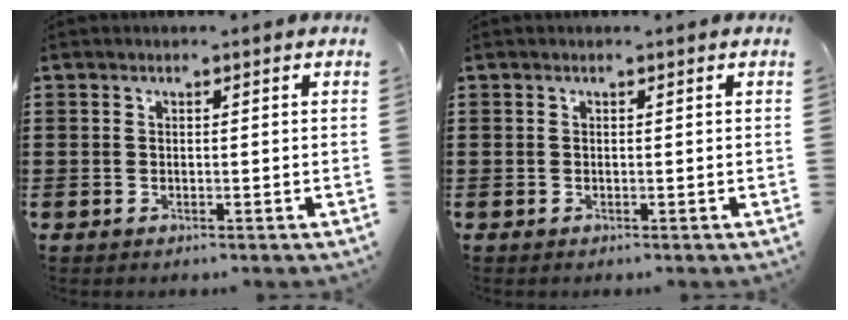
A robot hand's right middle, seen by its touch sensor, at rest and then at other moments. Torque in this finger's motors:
{"motor_torque": [0.02, -0.02, 0.10, 0.02]}